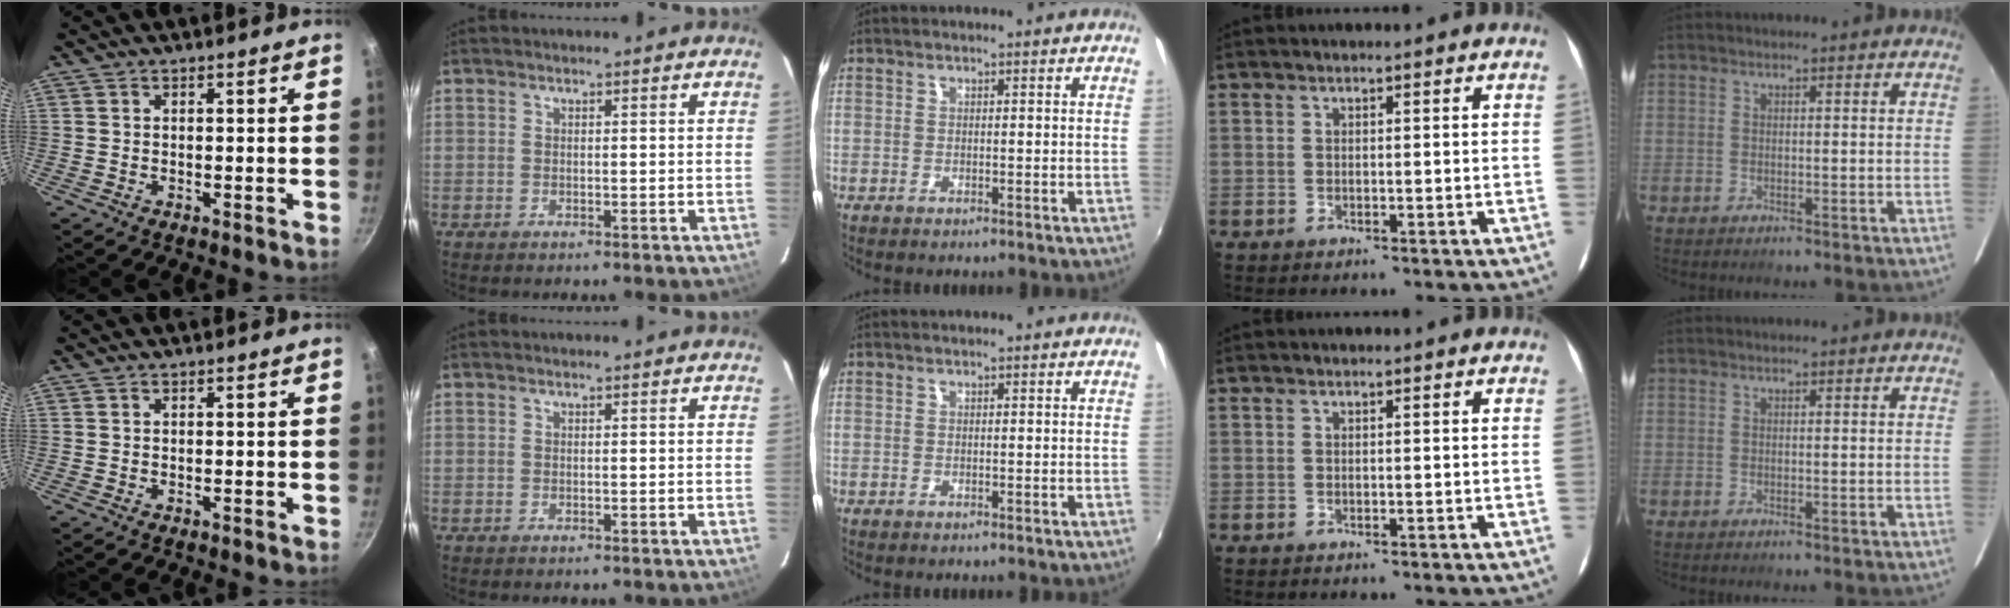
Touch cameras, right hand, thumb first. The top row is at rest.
{}